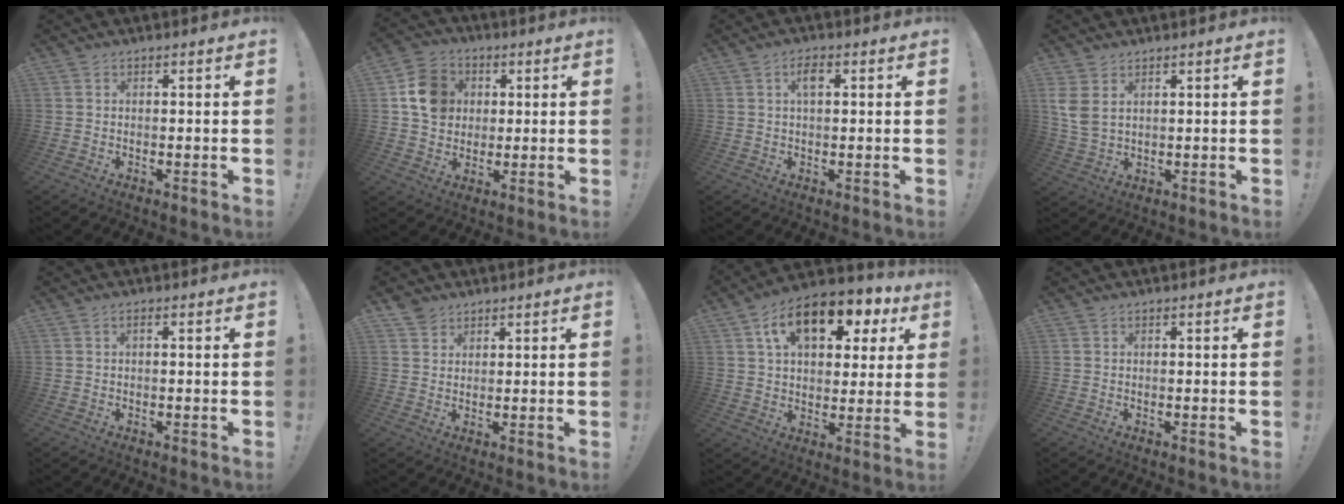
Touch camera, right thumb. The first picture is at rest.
{"total": 11.6, "force": [2.5, 10.2, 5.0], "torque": [-0.059, 0.001, 0.054]}
{"total": 3.7, "force": [1.0, 1.5, 3.3], "torque": [-0.061, 0.009, 0.013]}
{"total": 5.9, "force": [2.6, 3.5, 4.0], "torque": [-0.087, -0.011, 0.050]}
{"total": 1.0, "force": [-0.4, 0.1, 1.0], "torque": [-0.022, 0.003, -0.007]}
{"total": 3.6, "force": [2.7, 2.2, 0.7], "torque": [-0.007, -0.010, 0.050]}
{"total": 15.8, "force": [7.6, 9.0, 10.5], "torque": [-0.161, -0.030, 0.130]}
{"total": 0.0}